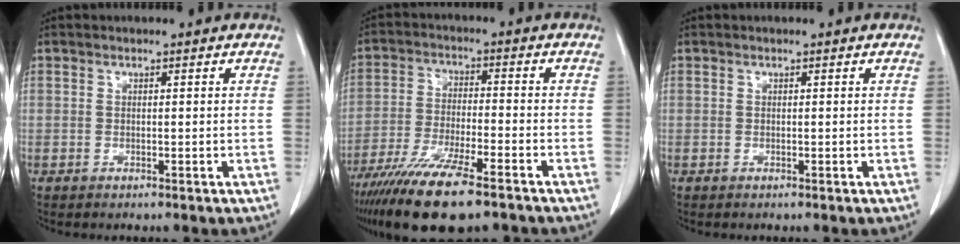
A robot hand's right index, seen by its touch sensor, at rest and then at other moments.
{"total": 14.6, "force": [-10.7, 2.1, 9.7], "torque": [-0.190, -0.042, -0.185]}
{"total": 0.0}